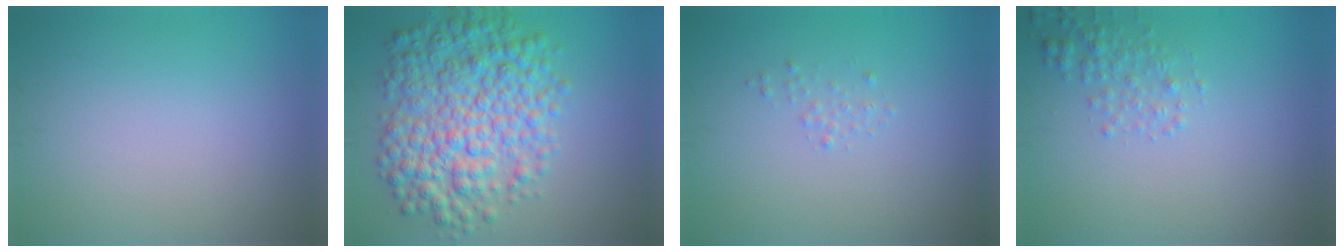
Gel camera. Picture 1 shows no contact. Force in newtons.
{"total": 8.9, "press": 8.9, "slide": 0.1}
{"total": 0.7, "press": 0.7, "slide": 0.1}
{"total": 1.9, "press": 1.9, "slide": 0.1}